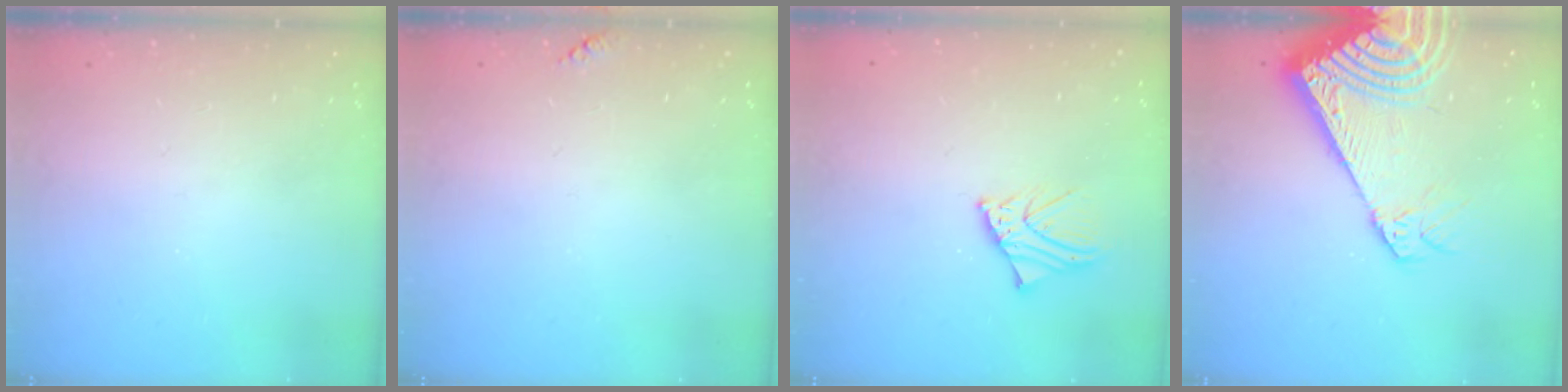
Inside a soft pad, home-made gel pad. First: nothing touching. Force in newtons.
{"total": 4.9, "press": 4.8, "slide": 0.5}
{"total": 3.8, "press": 3.8, "slide": 0.3}
{"total": 15.2, "press": 15.0, "slide": 2.4}